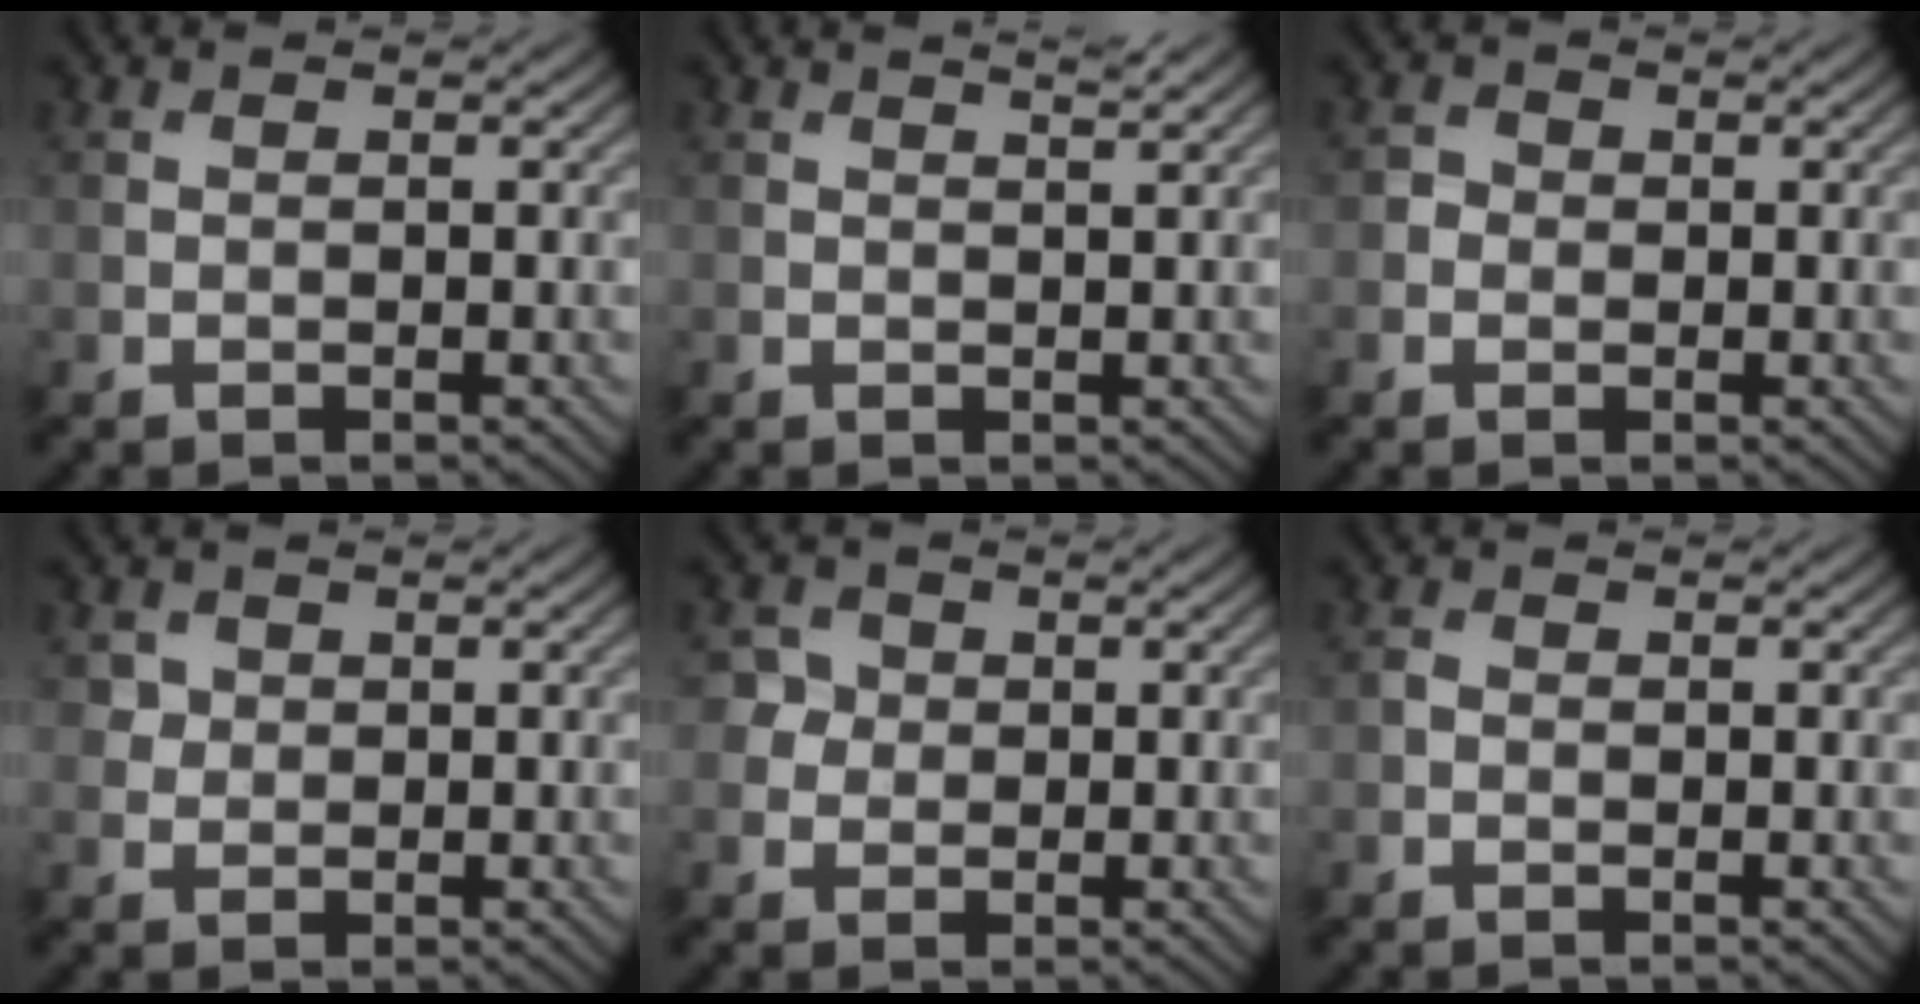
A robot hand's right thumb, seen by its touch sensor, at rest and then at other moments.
{"total": 1.4, "force": [1.2, 0.2, 0.8], "torque": [-0.018, -0.001, 0.012]}
{"total": 1.4, "force": [-0.2, 1.3, 0.4], "torque": [-0.005, -0.001, -0.009]}
{"total": 1.9, "force": [0.7, 1.7, 0.4], "torque": [-0.007, -0.010, 0.017]}
{"total": 2.5, "force": [0.3, 2.4, 0.6], "torque": [-0.016, 0.001, 0.003]}
{"total": 0.7, "force": [-0.3, 0.5, 0.4], "torque": [-0.009, 0.000, -0.008]}